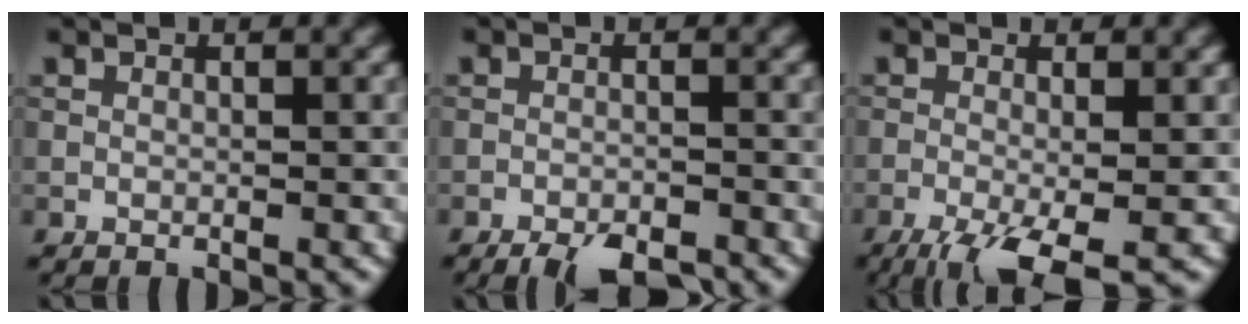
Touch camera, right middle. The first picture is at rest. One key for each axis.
{"total": 4.6, "fx": -3.7, "fy": 1.4, "fz": 2.4, "tx": -0.036, "ty": -0.009, "tz": -0.057}
{"total": 6.2, "fx": -3.3, "fy": 1.7, "fz": 5.0, "tx": -0.095, "ty": -0.012, "tz": -0.058}